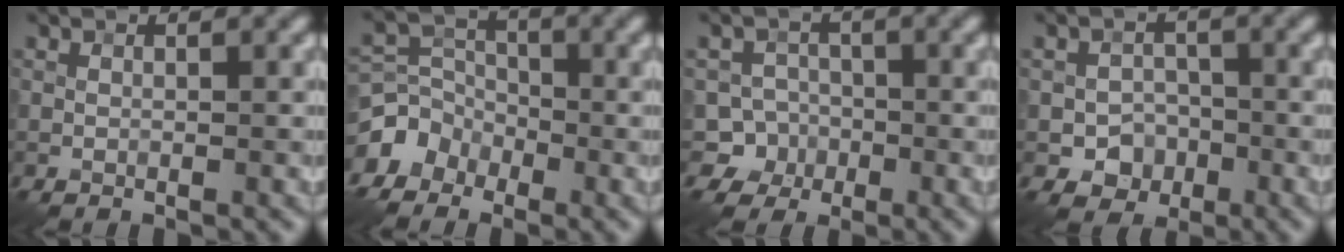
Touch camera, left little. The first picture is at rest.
{"total": 4.6, "force": [-3.1, 3.2, 0.9], "torque": [0.007, 0.009, -0.065]}
{"total": 3.8, "force": [-1.7, 3.4, 0.3], "torque": [0.031, 0.002, -0.036]}
{"total": 2.9, "force": [-1.3, 2.4, 1.1], "torque": [-0.009, 0.002, -0.023]}